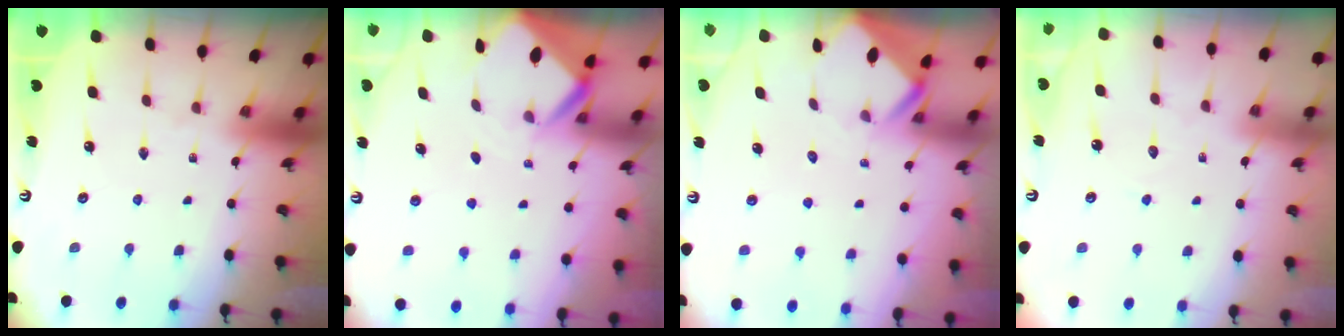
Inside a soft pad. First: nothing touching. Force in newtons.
{"total": 3.2, "press": 3.2, "slide": 0.2}
{"total": 2.7, "press": 2.7, "slide": 0.2}
{"total": 3.0, "press": 3.0, "slide": 0.3}